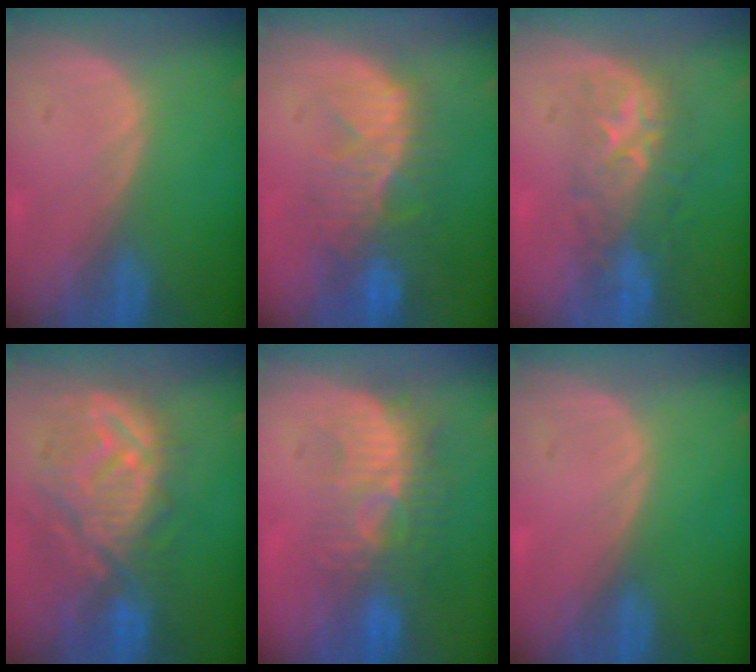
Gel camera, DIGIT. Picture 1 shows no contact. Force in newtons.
{"total": 10.3, "press": 8.8, "slide": 5.4}
{"total": 8.0, "press": 7.8, "slide": 2.1}
{"total": 11.2, "press": 10.4, "slide": 4.3}
{"total": 9.2, "press": 8.4, "slide": 3.6}
{"total": 0.0}